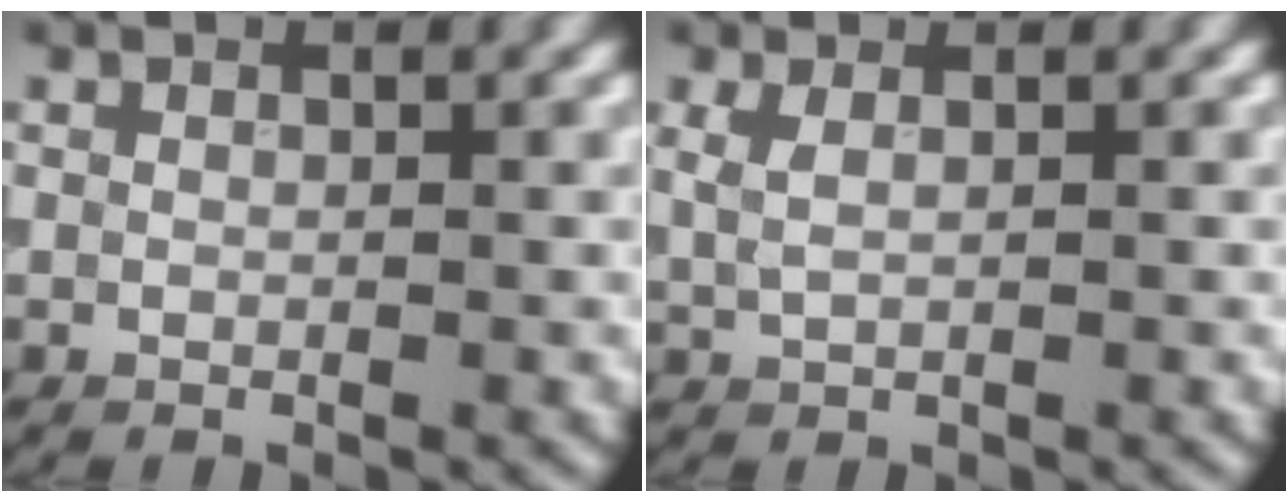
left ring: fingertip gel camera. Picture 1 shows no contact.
{"total": 1.6, "force": [0.8, 0.8, 1.2], "torque": [-0.025, -0.001, 0.018]}